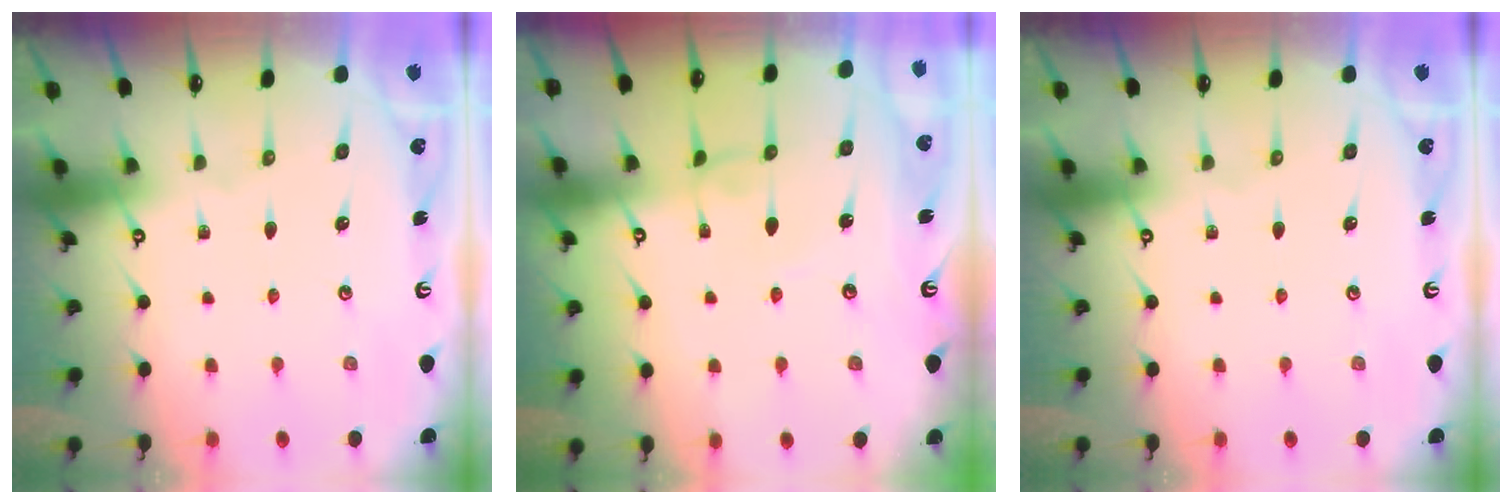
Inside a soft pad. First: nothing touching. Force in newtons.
{"total": 3.3, "press": 3.3, "slide": 0.0}
{"total": 0.0}